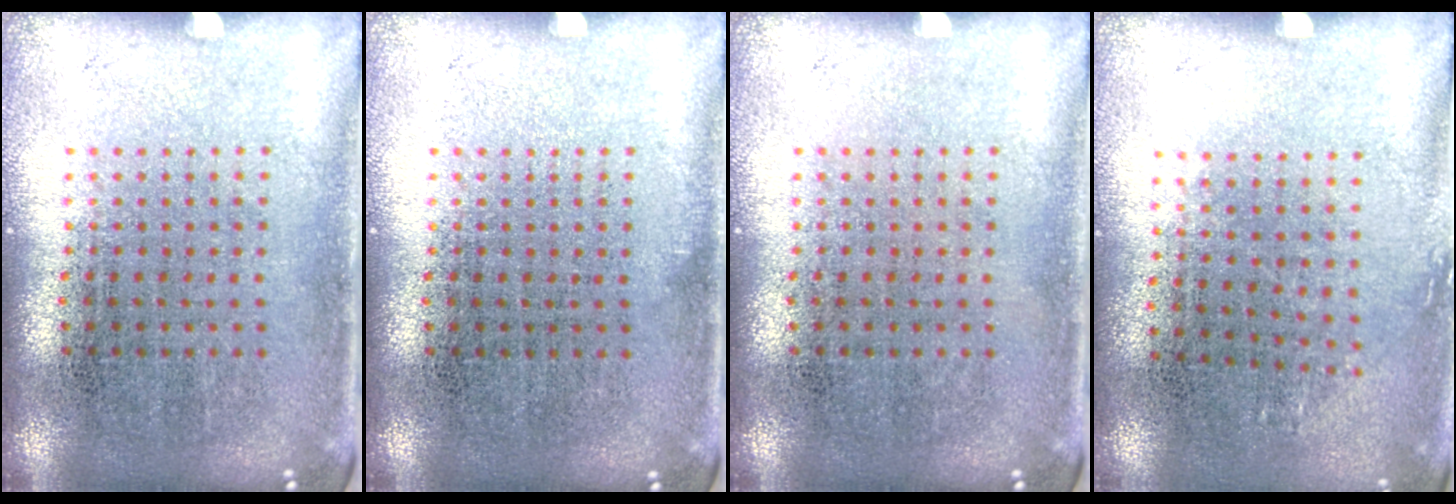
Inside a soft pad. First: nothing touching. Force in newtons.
{"total": 0.0}
{"total": 0.0}
{"total": 0.8, "press": 0.7, "slide": 0.5}